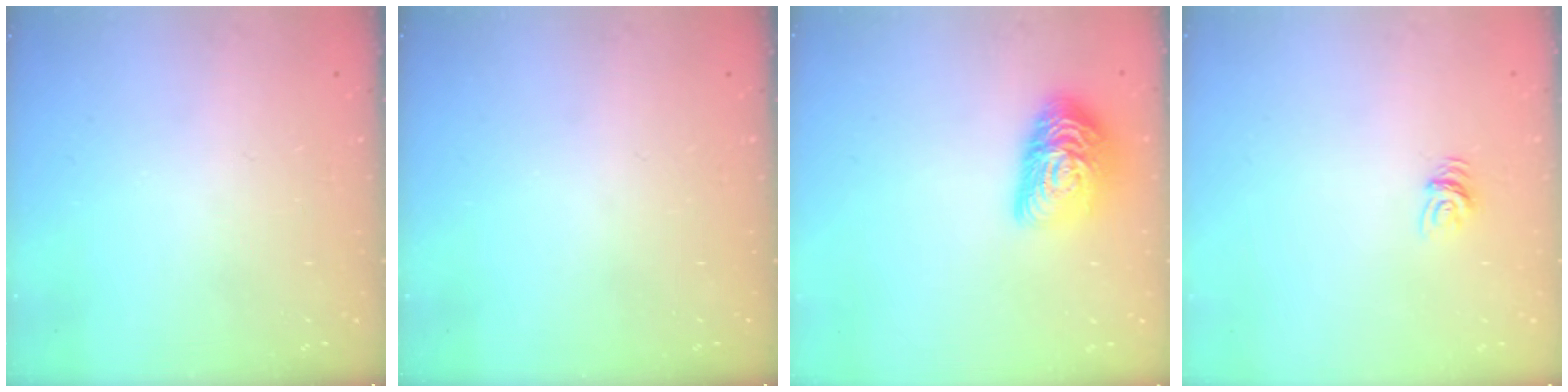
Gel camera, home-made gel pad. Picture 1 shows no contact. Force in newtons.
{"total": 0.0}
{"total": 14.9, "press": 14.9, "slide": 0.8}
{"total": 5.4, "press": 5.4, "slide": 0.3}